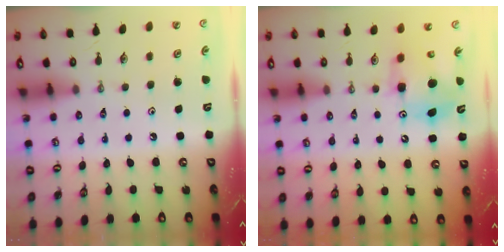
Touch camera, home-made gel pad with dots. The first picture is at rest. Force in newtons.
{"total": 8.7, "press": 8.7, "slide": 0.4}